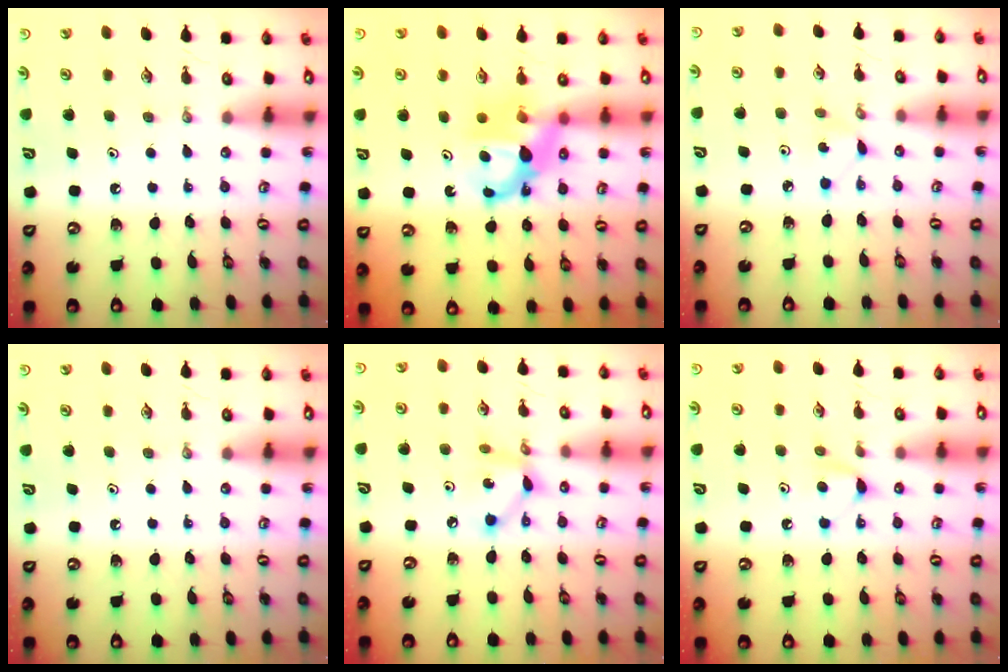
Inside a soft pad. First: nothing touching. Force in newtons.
{"total": 7.1, "press": 7.1, "slide": 0.3}
{"total": 2.5, "press": 2.4, "slide": 0.3}
{"total": 0.0}
{"total": 7.0, "press": 7.0, "slide": 0.3}
{"total": 5.5, "press": 5.5, "slide": 0.8}